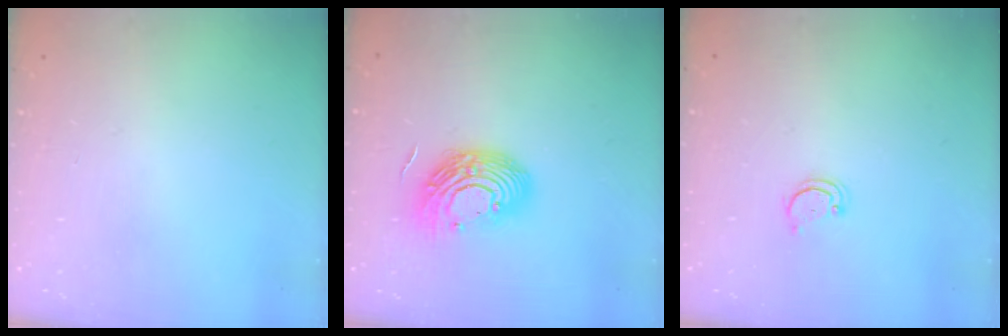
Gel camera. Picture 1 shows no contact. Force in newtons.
{"total": 14.0, "press": 13.9, "slide": 1.1}
{"total": 1.9, "press": 1.9, "slide": 0.2}